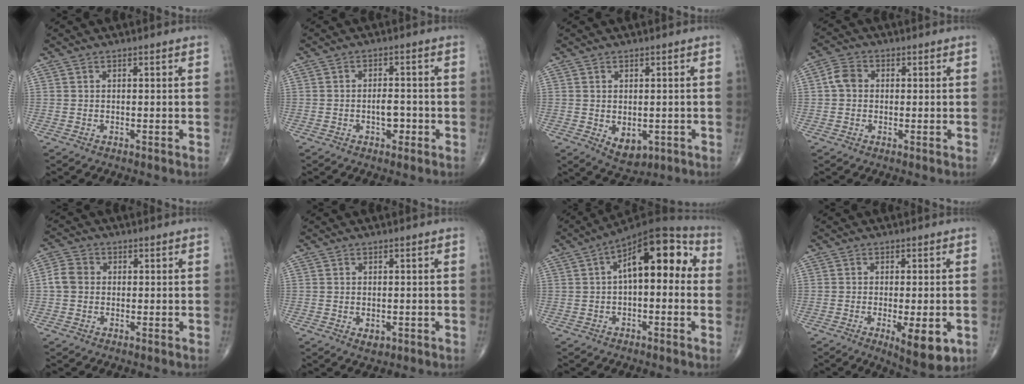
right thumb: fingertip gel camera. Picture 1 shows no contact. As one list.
[{"total": 3.3, "force": [-1.1, 1.9, 2.5], "torque": [-0.025, 0.010, -0.017]}, {"total": 5.0, "force": [-1.0, 3.3, 3.6], "torque": [-0.039, -0.007, 0.002]}, {"total": 3.8, "force": [0.1, 3.2, 2.1], "torque": [-0.034, 0.010, -0.004]}, {"total": 4.2, "force": [-0.1, 3.6, 2.1], "torque": [-0.036, 0.010, -0.008]}, {"total": 2.0, "force": [-0.5, 1.3, 1.4], "torque": [-0.014, -0.002, -0.003]}, {"total": 15.5, "force": [2.4, 7.5, 13.4], "torque": [-0.169, 0.043, 0.027]}, {"total": 8.8, "force": [-2.9, 2.8, 7.8], "torque": [-0.104, -0.014, -0.037]}]